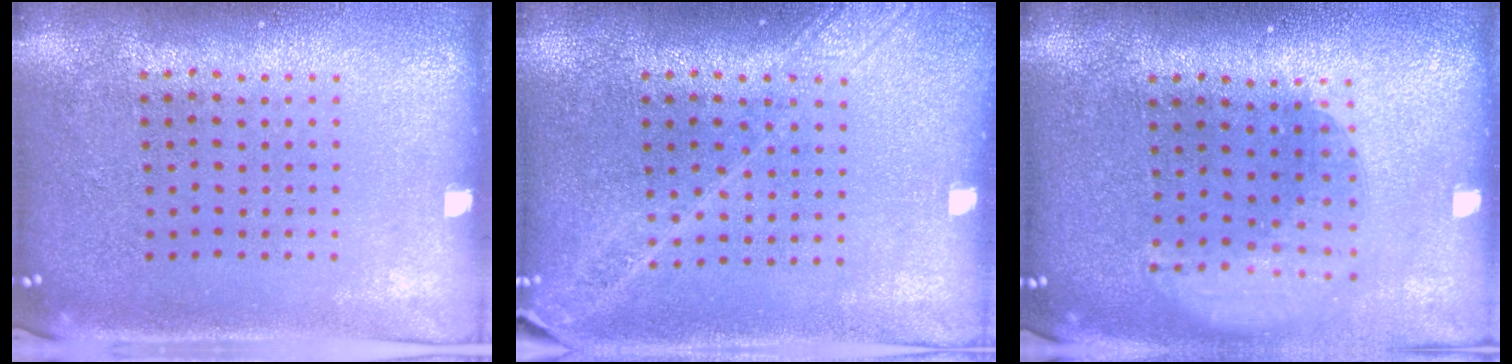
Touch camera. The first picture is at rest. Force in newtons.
{"total": 1.7, "press": 1.4, "slide": 0.9}
{"total": 1.6, "press": 1.2, "slide": 1.0}